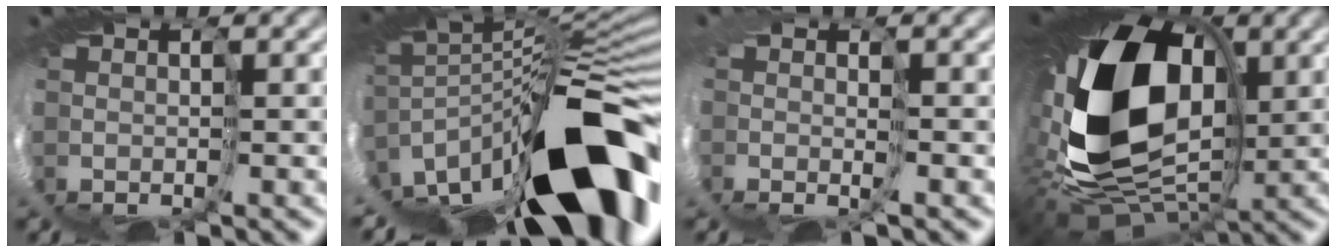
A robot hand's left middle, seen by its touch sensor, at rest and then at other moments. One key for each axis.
{"total": 14.1, "fx": -6.9, "fy": 4.4, "fz": 11.5, "tx": -0.200, "ty": 0.020, "tz": -0.128}
{"total": 1.4, "fx": -0.5, "fy": 0.4, "fz": 1.2, "tx": -0.034, "ty": -0.010, "tz": -0.006}
{"total": 15.2, "fx": 1.0, "fy": 10.7, "fz": 10.9, "tx": -0.254, "ty": -0.039, "tz": 0.024}